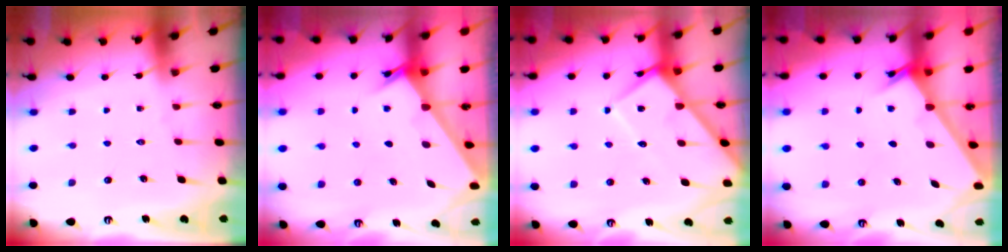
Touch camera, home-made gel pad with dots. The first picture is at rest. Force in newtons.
{"total": 2.3, "press": 2.2, "slide": 0.2}
{"total": 9.6, "press": 9.6, "slide": 0.7}
{"total": 2.3, "press": 2.3, "slide": 0.2}